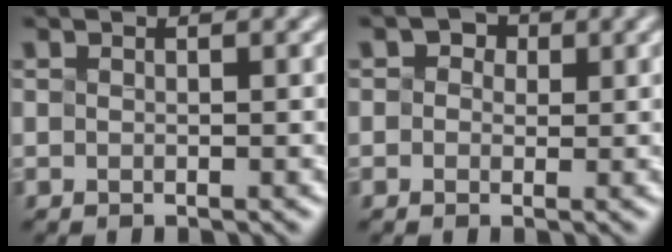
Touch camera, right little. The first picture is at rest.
{"total": 1.8, "force": [0.9, 1.4, 0.7], "torque": [-0.001, 0.014, -0.007]}